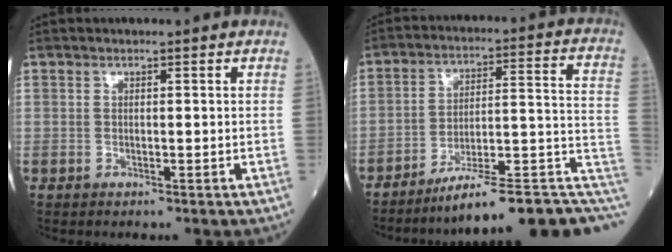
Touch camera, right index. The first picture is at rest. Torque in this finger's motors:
{"motor_torque": [-0.41, -0.71, 0.12, -0.01]}